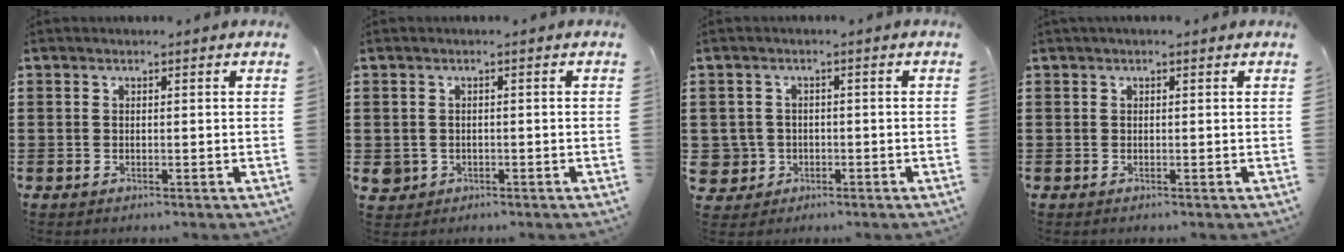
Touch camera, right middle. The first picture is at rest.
{"total": 1.4, "force": [-0.4, 1.2, 0.4], "torque": [-0.020, 0.001, -0.012]}
{"total": 3.1, "force": [-0.7, 3.0, 0.4], "torque": [-0.027, 0.005, -0.017]}
{"total": 0.0}